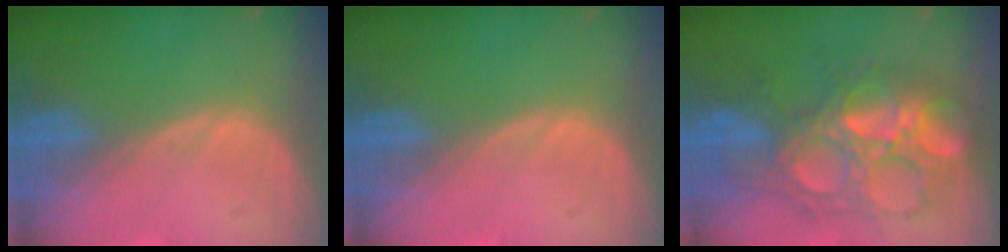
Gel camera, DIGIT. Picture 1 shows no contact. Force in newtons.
{"total": 0.0}
{"total": 10.3, "press": 10.2, "slide": 0.6}